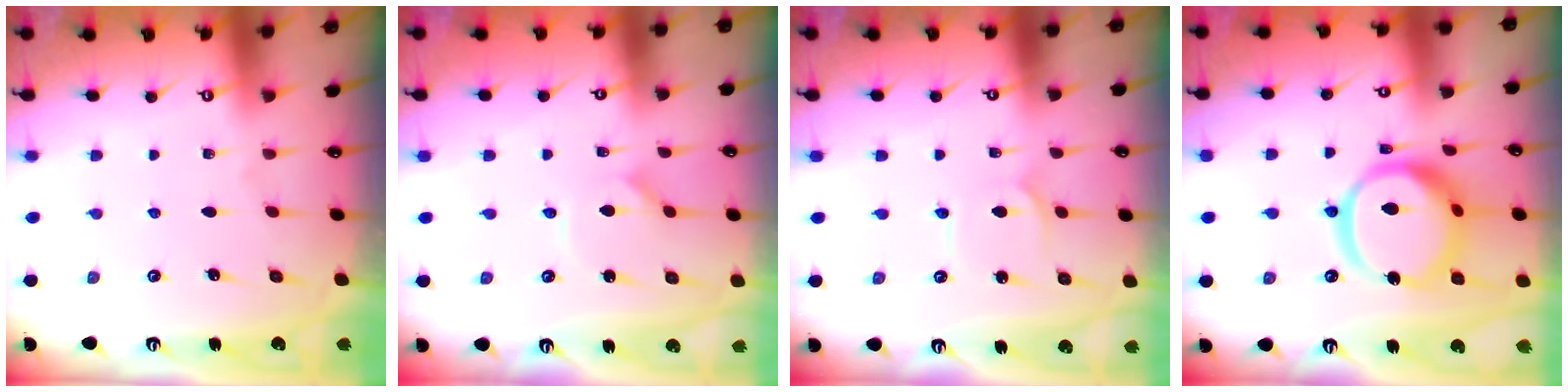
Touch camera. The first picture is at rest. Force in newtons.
{"total": 1.5, "press": 1.5, "slide": 0.1}
{"total": 2.4, "press": 2.4, "slide": 0.2}
{"total": 17.7, "press": 17.6, "slide": 1.9}